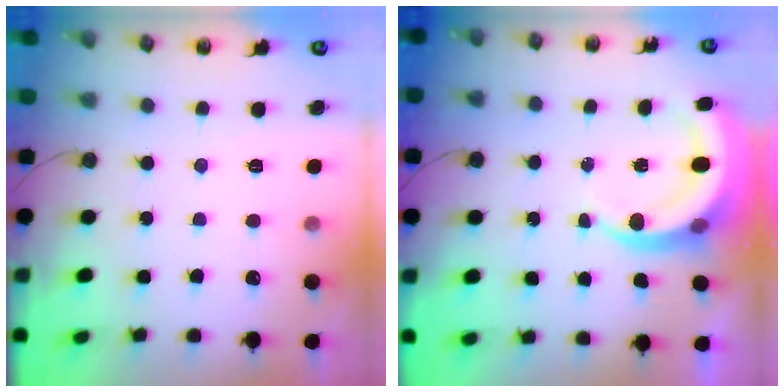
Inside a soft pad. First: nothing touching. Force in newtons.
{"total": 7.5, "press": 7.5, "slide": 0.7}